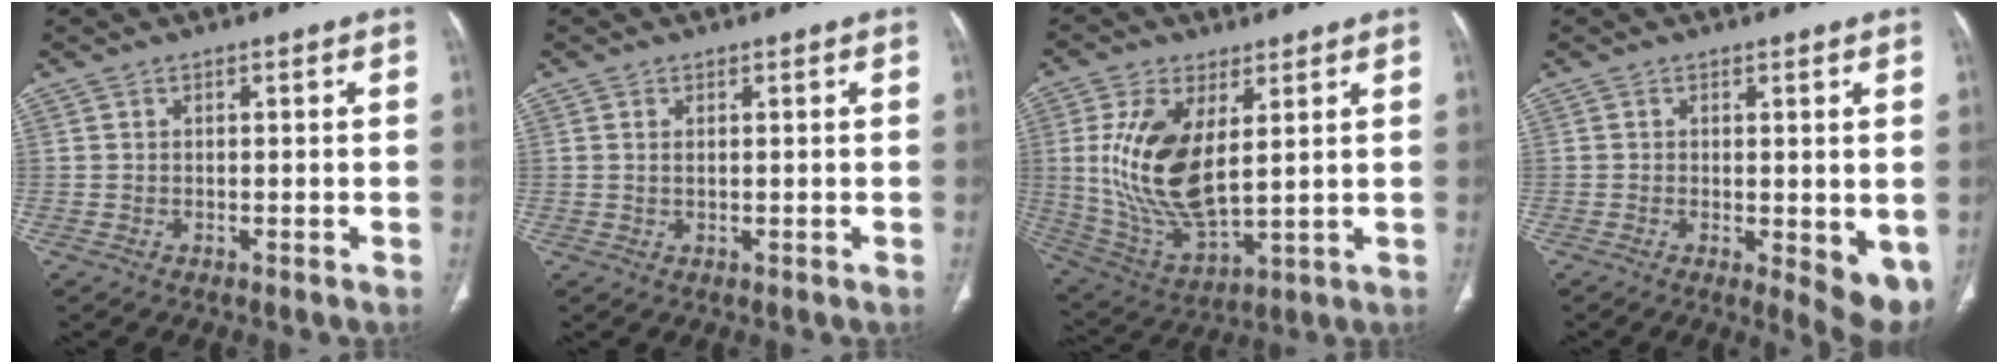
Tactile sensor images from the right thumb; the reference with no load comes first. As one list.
[{"total": 0.8, "force": [0.3, 0.3, 0.6], "torque": [-0.016, 0.000, 0.007]}, {"total": 16.4, "force": [3.6, 7.8, 14.0], "torque": [-0.278, -0.022, 0.086]}, {"total": 7.4, "force": [-1.1, 2.7, 6.7], "torque": [-0.082, -0.019, -0.008]}]